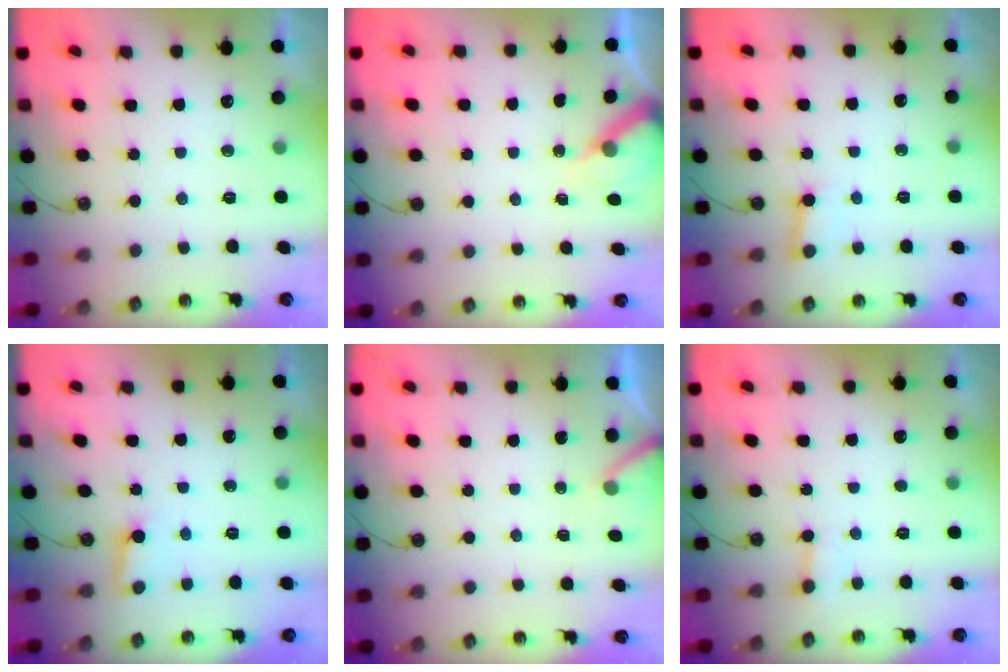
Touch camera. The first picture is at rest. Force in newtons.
{"total": 6.2, "press": 6.2, "slide": 0.6}
{"total": 3.7, "press": 3.7, "slide": 0.3}
{"total": 2.7, "press": 2.7, "slide": 0.4}
{"total": 2.5, "press": 2.5, "slide": 0.2}
{"total": 3.6, "press": 3.6, "slide": 0.8}